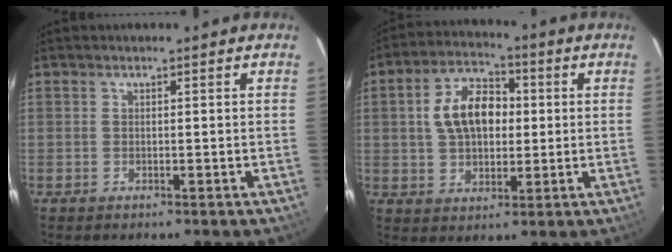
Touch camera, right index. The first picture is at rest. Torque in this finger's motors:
{"motor_torque": [0.39, -0.02, 0.39, 0.10]}